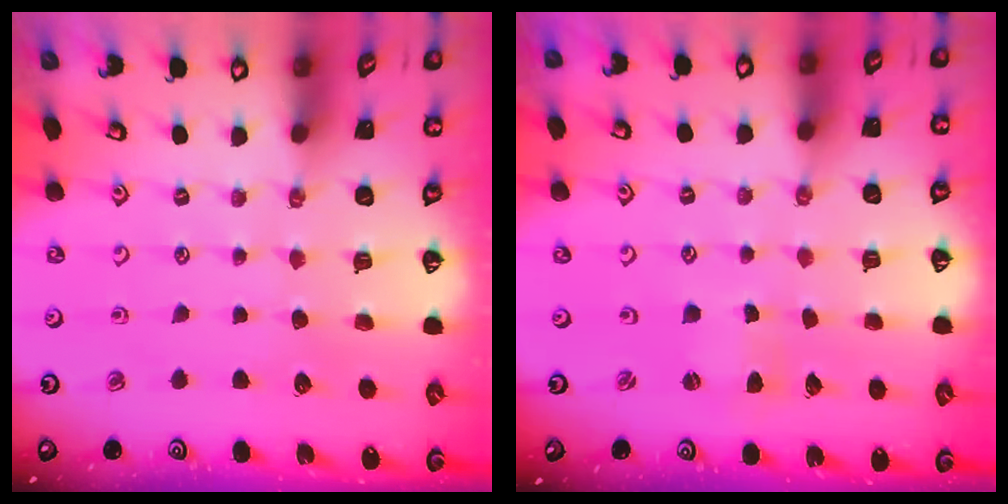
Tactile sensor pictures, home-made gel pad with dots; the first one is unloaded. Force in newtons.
{"total": 0.6, "press": 0.6, "slide": 0.2}